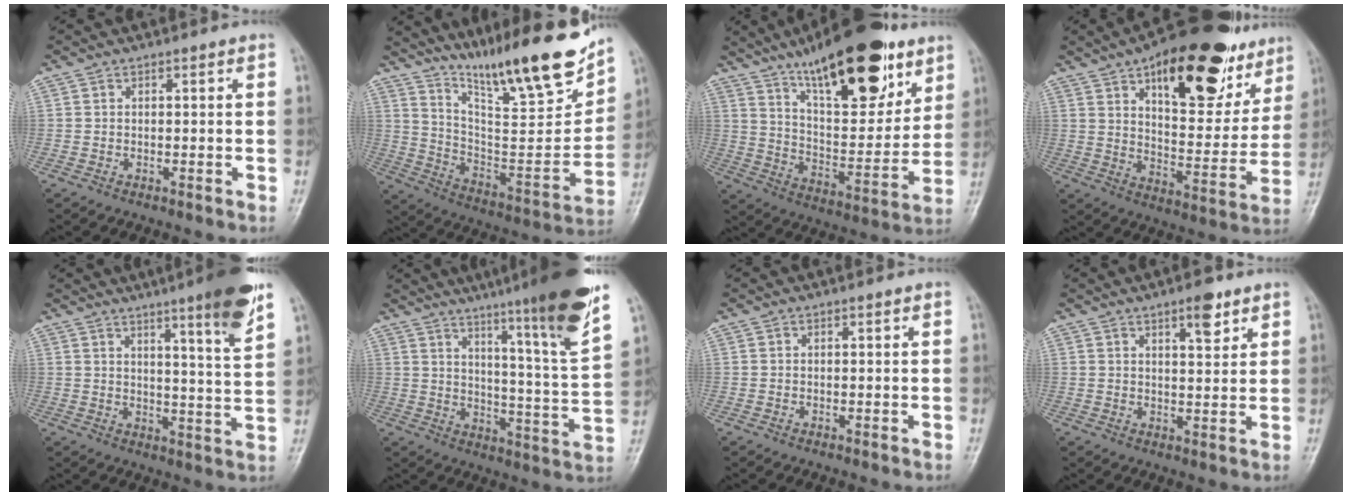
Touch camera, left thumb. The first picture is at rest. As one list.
[{"total": 22.8, "force": [16.9, 3.9, 14.9], "torque": [-0.205, -0.087, 0.286]}, {"total": 25.4, "force": [15.7, 9.2, 17.8], "torque": [-0.231, -0.057, 0.256]}, {"total": 25.7, "force": [14.9, 11.3, 17.7], "torque": [-0.207, -0.039, 0.224]}, {"total": 11.9, "force": [7.4, 0.5, 9.3], "torque": [-0.125, -0.042, 0.102]}, {"total": 20.9, "force": [14.4, 0.3, 15.1], "torque": [-0.202, -0.080, 0.203]}, {"total": 0.0}, {"total": 5.0, "force": [3.1, 1.7, 3.5], "torque": [-0.040, -0.018, 0.046]}]